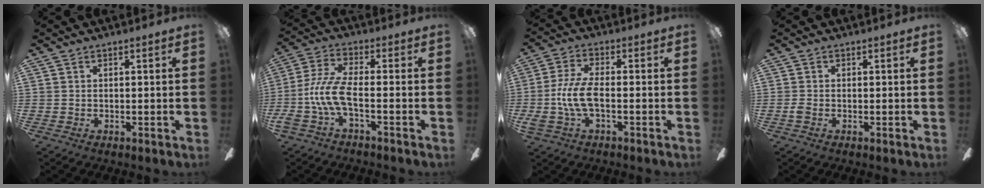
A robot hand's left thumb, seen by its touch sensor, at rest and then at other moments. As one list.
[{"total": 10.2, "force": [-2.4, 4.3, 9.0], "torque": [-0.213, -0.011, -0.050]}, {"total": 9.8, "force": [-1.7, 4.5, 8.5], "torque": [-0.188, 0.000, -0.033]}, {"total": 1.3, "force": [-0.4, 0.9, 0.8], "torque": [-0.014, 0.002, -0.007]}]